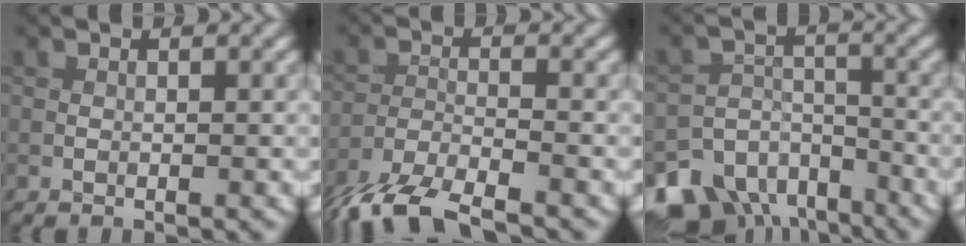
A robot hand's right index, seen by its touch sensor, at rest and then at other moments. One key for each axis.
{"total": 7.4, "fx": -6.1, "fy": 1.9, "fz": 3.7, "tx": -0.075, "ty": -0.014, "tz": -0.116}
{"total": 13.2, "fx": -9.6, "fy": 8.2, "fz": 3.9, "tx": -0.079, "ty": -0.028, "tz": -0.157}